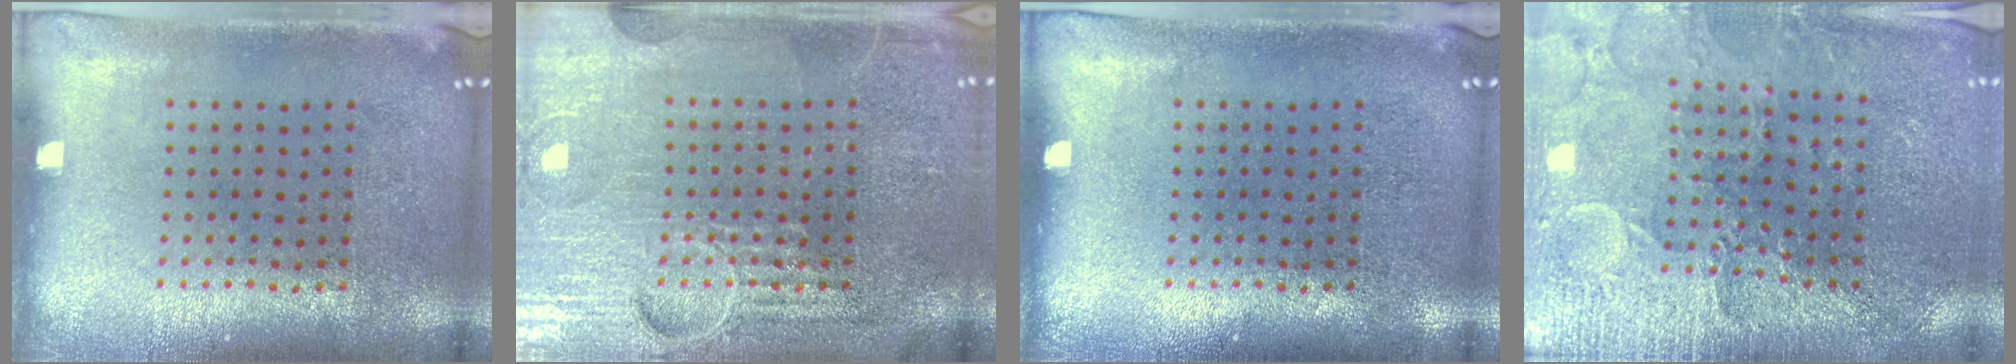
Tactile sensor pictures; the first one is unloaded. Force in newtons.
{"total": 6.9, "press": 6.9, "slide": 0.9}
{"total": 0.0}
{"total": 3.2, "press": 3.2, "slide": 0.3}